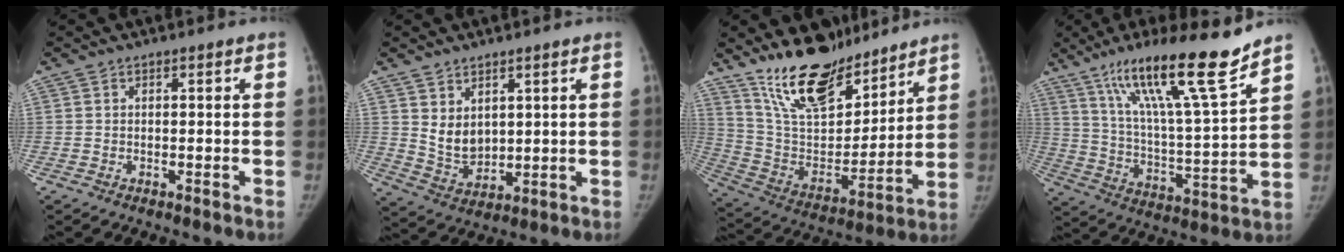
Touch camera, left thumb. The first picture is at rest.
{"total": 6.5, "force": [2.9, 4.4, 3.8], "torque": [-0.048, -0.032, 0.070]}
{"total": 20.0, "force": [15.7, 7.9, 9.5], "torque": [-0.118, -0.103, 0.283]}
{"total": 20.4, "force": [14.5, 1.4, 14.3], "torque": [-0.218, -0.071, 0.250]}